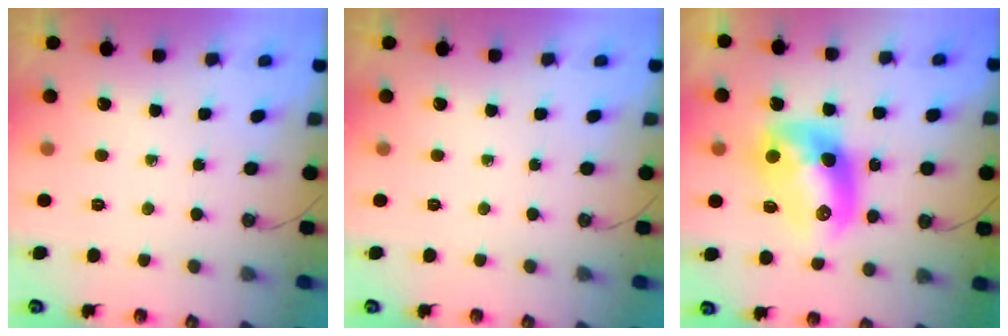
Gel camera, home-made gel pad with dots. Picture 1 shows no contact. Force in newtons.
{"total": 0.0}
{"total": 13.5, "press": 13.4, "slide": 1.1}